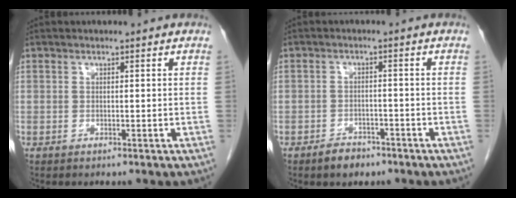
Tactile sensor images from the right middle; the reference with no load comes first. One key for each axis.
{"total": 3.3, "fx": -2.5, "fy": 1.8, "fz": 1.3, "tx": -0.022, "ty": 0.004, "tz": -0.033}